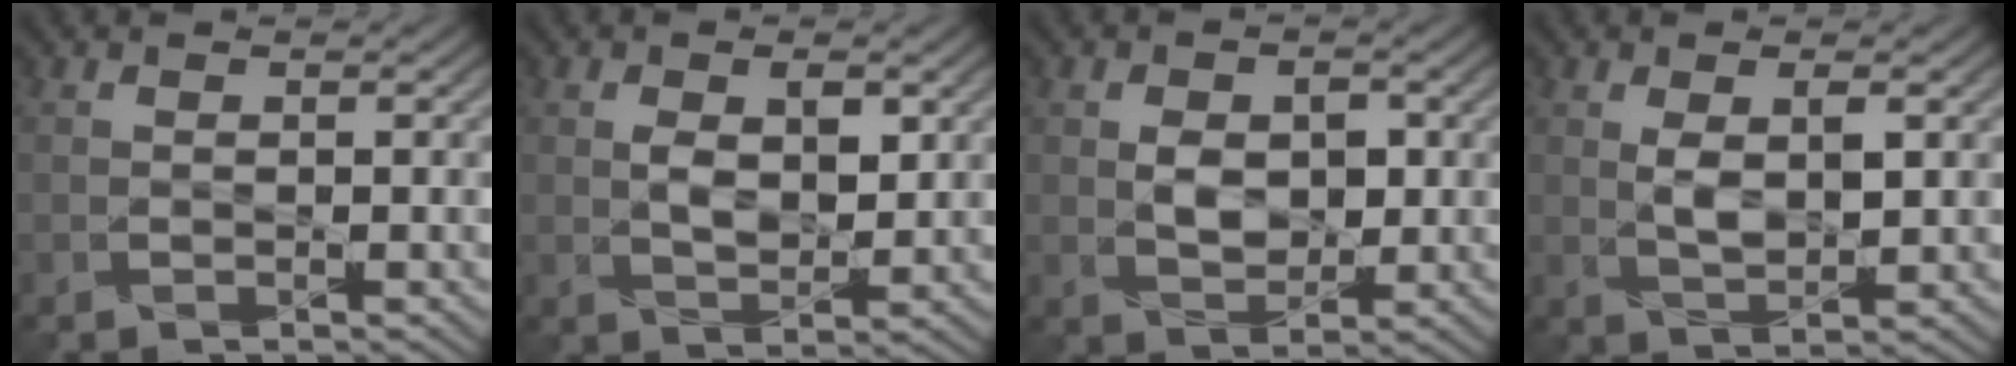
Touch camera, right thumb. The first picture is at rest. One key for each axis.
{"total": 4.4, "fx": 1.0, "fy": 2.4, "fz": 3.5, "tx": -0.071, "ty": -0.007, "tz": 0.022}
{"total": 4.4, "fx": 0.4, "fy": 3.0, "fz": 3.2, "tx": -0.059, "ty": -0.004, "tz": 0.006}
{"total": 3.8, "fx": 0.9, "fy": 1.8, "fz": 3.3, "tx": -0.071, "ty": -0.005, "tz": 0.020}